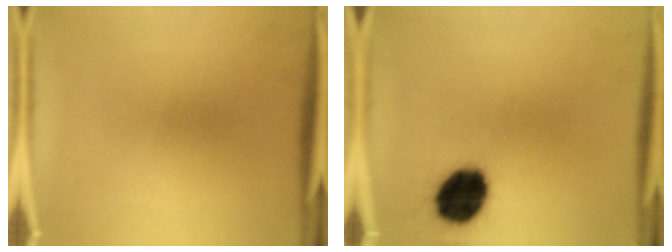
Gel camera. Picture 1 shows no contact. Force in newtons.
{"total": 13.9}